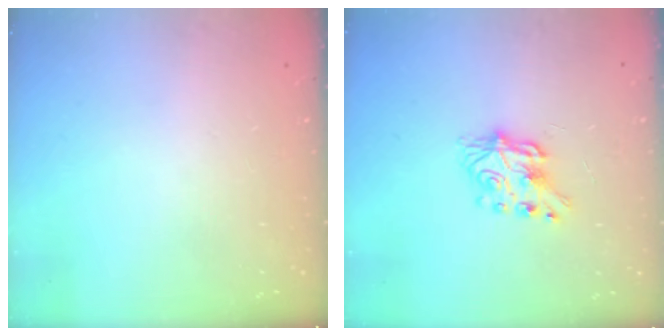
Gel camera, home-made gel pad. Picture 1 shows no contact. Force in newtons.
{"total": 7.2, "press": 7.2, "slide": 0.4}